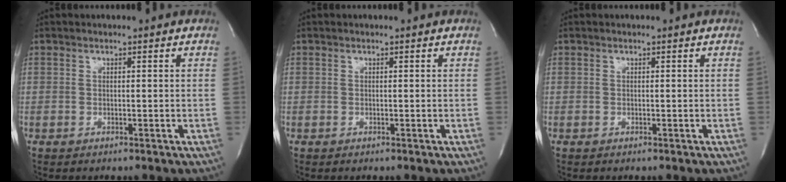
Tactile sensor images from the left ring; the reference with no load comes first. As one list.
[{"total": 0.0}, {"total": 0.0}]